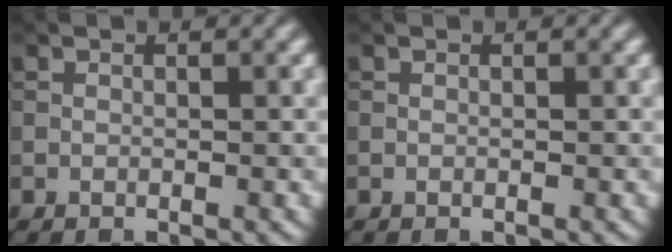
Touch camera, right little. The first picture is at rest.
{"total": 0.0}